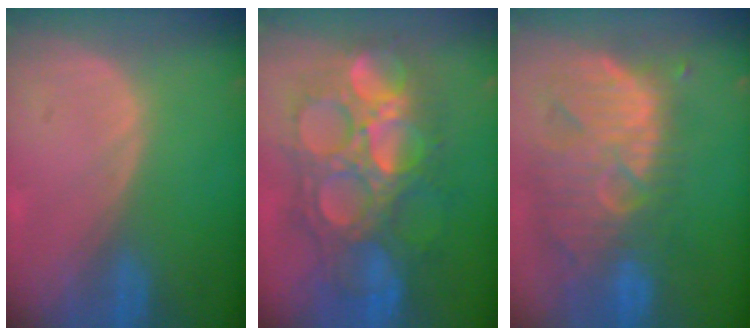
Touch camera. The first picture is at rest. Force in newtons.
{"total": 13.4, "press": 13.3, "slide": 1.5}
{"total": 13.2, "press": 11.4, "slide": 6.6}